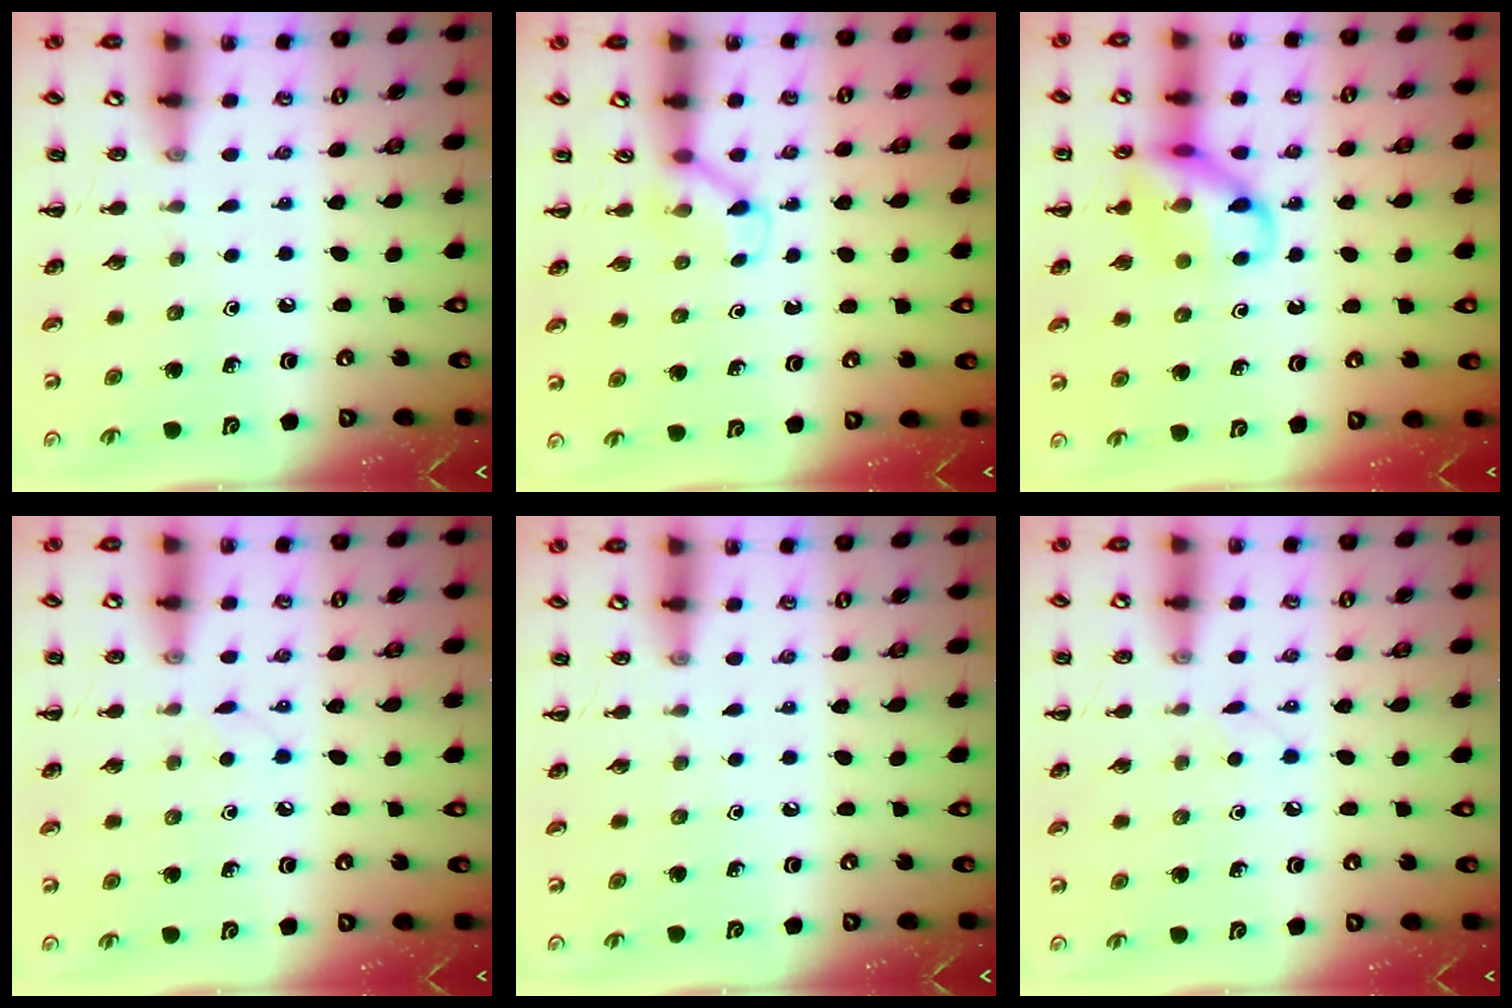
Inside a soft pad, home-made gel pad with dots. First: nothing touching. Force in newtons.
{"total": 3.1, "press": 2.9, "slide": 1.2}
{"total": 11.7, "press": 11.7, "slide": 0.7}
{"total": 2.7, "press": 2.6, "slide": 0.9}
{"total": 0.0}
{"total": 2.7, "press": 2.6, "slide": 0.9}